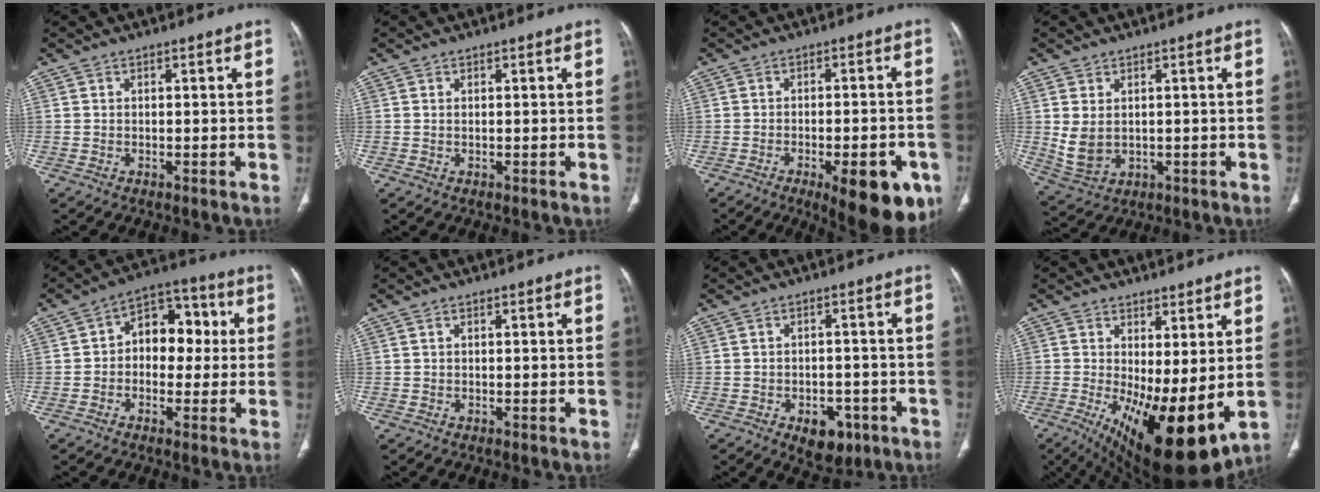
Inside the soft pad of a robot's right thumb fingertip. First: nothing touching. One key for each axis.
{"total": 0.0}
{"total": 14.1, "fx": -6.7, "fy": 5.1, "fz": 11.4, "tx": -0.103, "ty": 0.017, "tz": -0.078}
{"total": 6.1, "fx": 0.6, "fy": 4.4, "fz": 4.2, "tx": -0.083, "ty": -0.008, "tz": 0.031}
{"total": 11.0, "fx": 0.7, "fy": 7.7, "fz": 7.8, "tx": -0.069, "ty": 0.033, "tz": 0.000}
{"total": 0.0}
{"total": 7.2, "fx": -3.5, "fy": 4.5, "fz": 4.3, "tx": -0.033, "ty": 0.016, "tz": -0.040}
{"total": 15.7, "fx": -1.2, "fy": 5.6, "fz": 14.6, "tx": -0.245, "ty": -0.031, "tz": 0.003}